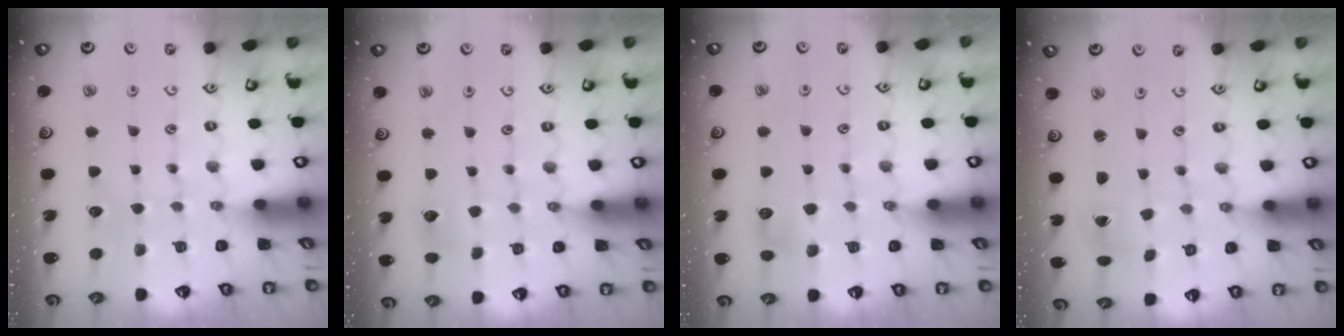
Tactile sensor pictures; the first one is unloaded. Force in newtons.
{"total": 5.6, "press": 5.6, "slide": 0.6}
{"total": 5.6, "press": 5.6, "slide": 0.5}
{"total": 2.1, "press": 2.1, "slide": 0.2}